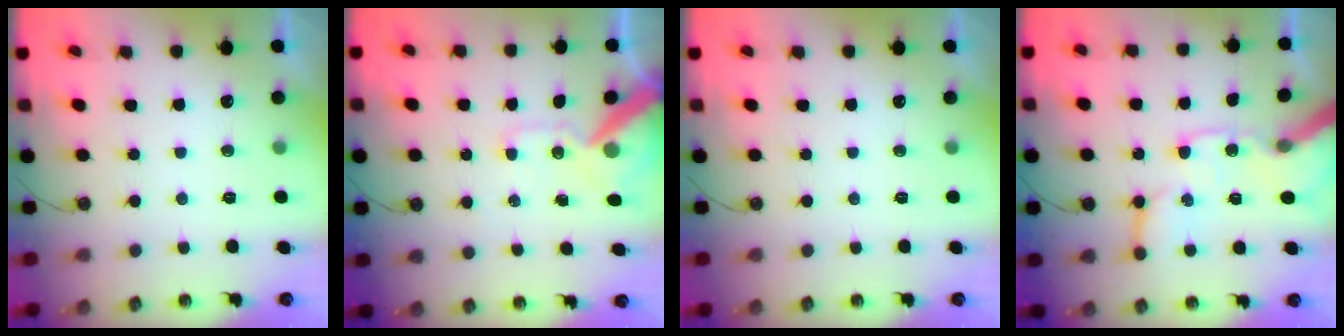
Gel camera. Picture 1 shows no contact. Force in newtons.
{"total": 13.6, "press": 13.5, "slide": 1.9}
{"total": 0.0}
{"total": 16.2, "press": 16.0, "slide": 2.4}